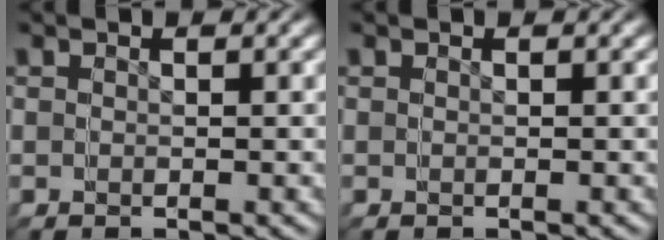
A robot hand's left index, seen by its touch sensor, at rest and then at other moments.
{"total": 0.0}